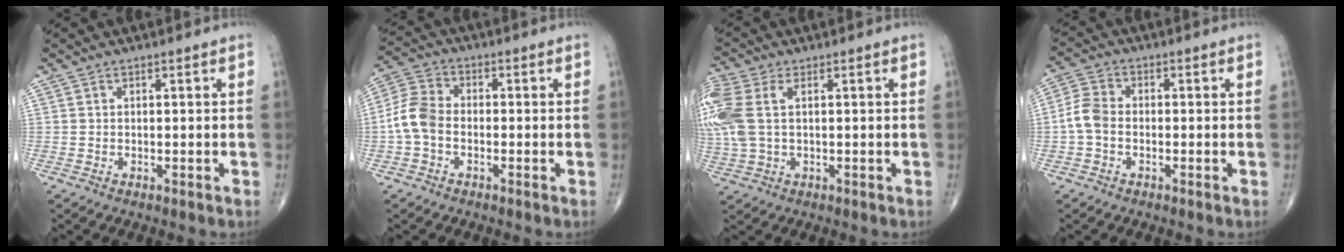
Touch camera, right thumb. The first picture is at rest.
{"total": 6.9, "force": [-1.5, 4.8, 4.7], "torque": [-0.094, 0.021, -0.044]}
{"total": 11.5, "force": [2.3, 6.9, 8.9], "torque": [-0.259, 0.021, 0.049]}
{"total": 4.9, "force": [-1.0, 3.5, 3.3], "torque": [-0.067, 0.013, -0.031]}